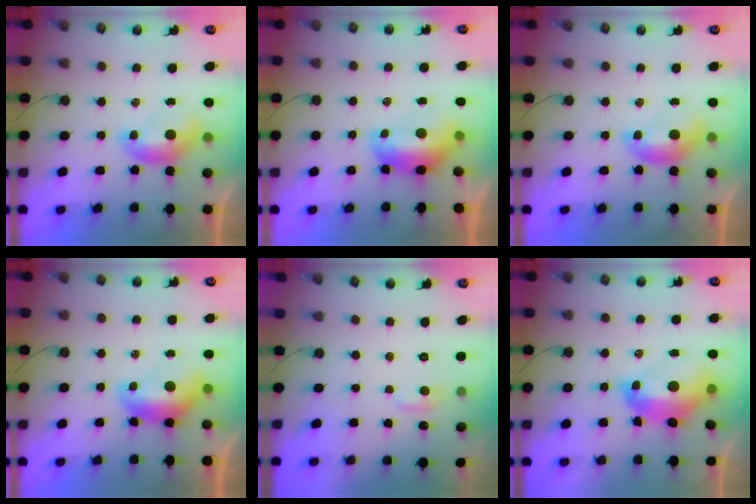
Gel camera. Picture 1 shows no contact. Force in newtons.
{"total": 2.7, "press": 2.5, "slide": 1.1}
{"total": 0.0}
{"total": 1.6, "press": 1.4, "slide": 0.6}
{"total": 1.2, "press": 0.9, "slide": 0.8}
{"total": 7.4, "press": 7.2, "slide": 1.4}